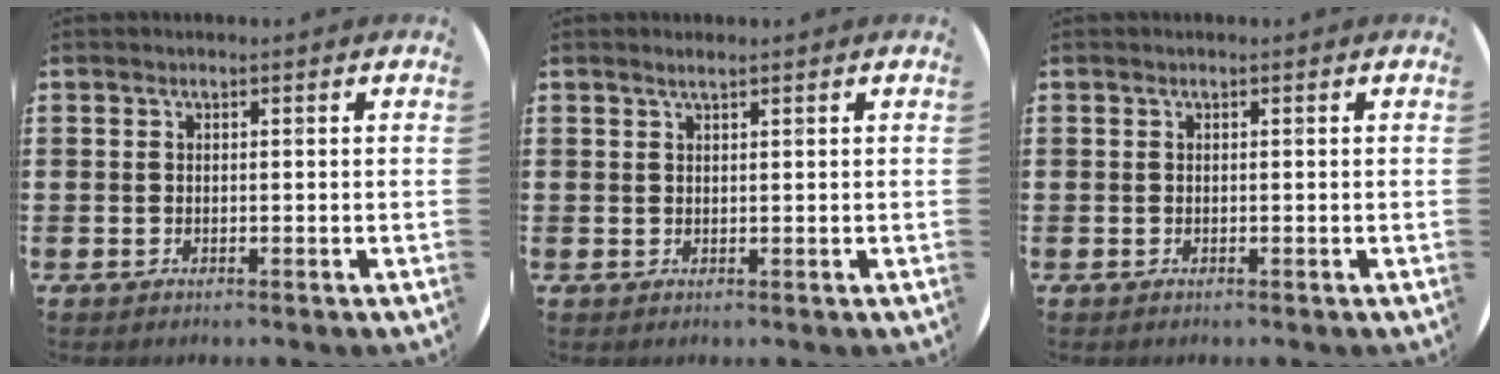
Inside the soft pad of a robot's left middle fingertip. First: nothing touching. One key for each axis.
{"total": 1.1, "fx": 0.9, "fy": 0.0, "fz": 0.5, "tx": -0.010, "ty": 0.002, "tz": 0.017}
{"total": 0.0}